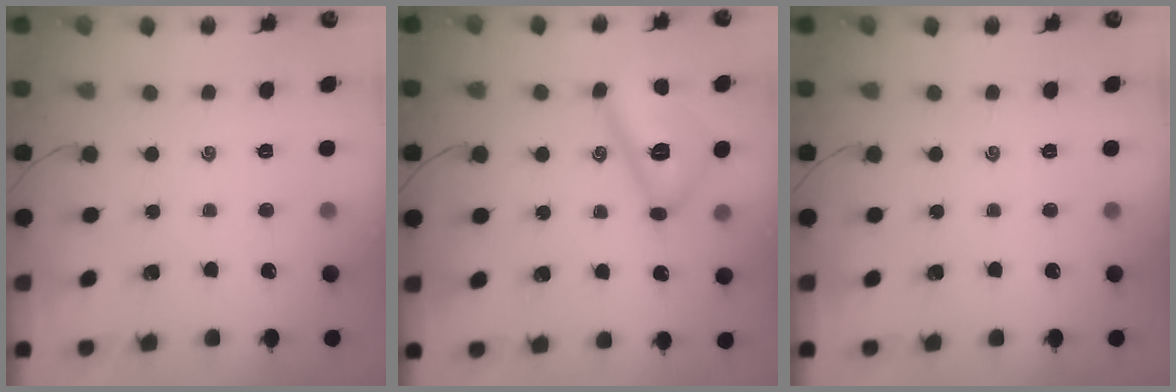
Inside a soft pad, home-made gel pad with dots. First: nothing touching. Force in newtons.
{"total": 12.5, "press": 12.4, "slide": 1.7}
{"total": 0.0}